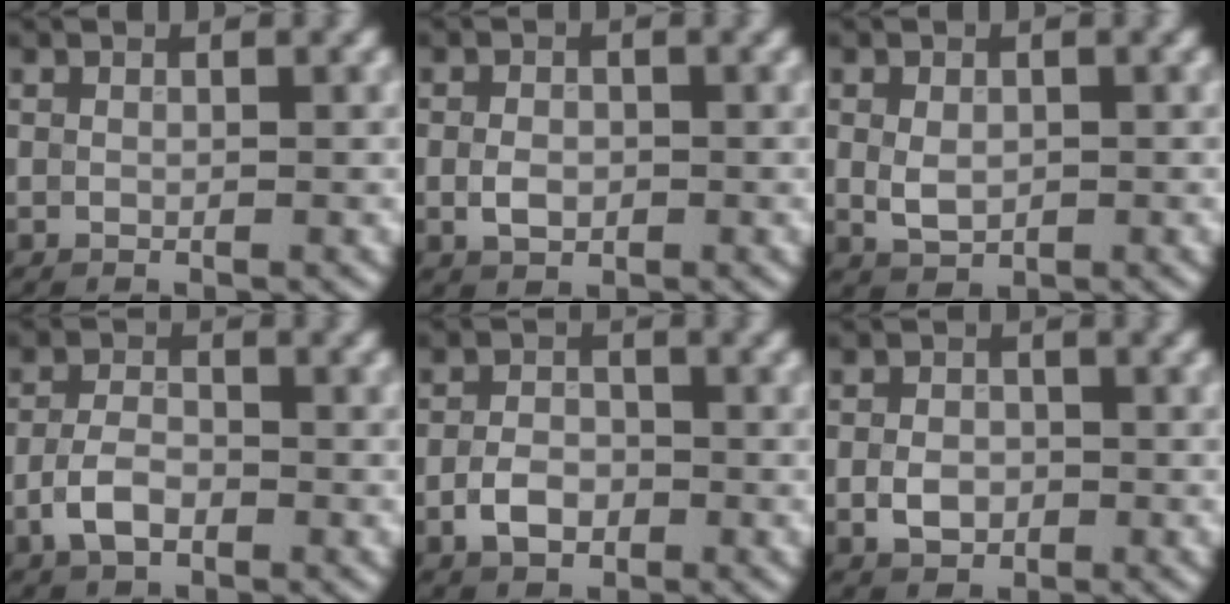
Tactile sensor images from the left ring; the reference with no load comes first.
{"total": 2.1, "force": [-0.4, 1.5, 1.4], "torque": [-0.026, -0.001, -0.010]}
{"total": 2.3, "force": [0.0, 1.7, 1.5], "torque": [-0.030, -0.002, 0.002]}
{"total": 3.2, "force": [-1.5, 1.8, 2.2], "torque": [-0.041, 0.004, -0.035]}
{"total": 3.0, "force": [-1.3, 2.0, 1.8], "torque": [-0.028, 0.004, -0.029]}
{"total": 2.5, "force": [-0.7, 1.9, 1.5], "torque": [-0.024, -0.001, -0.017]}